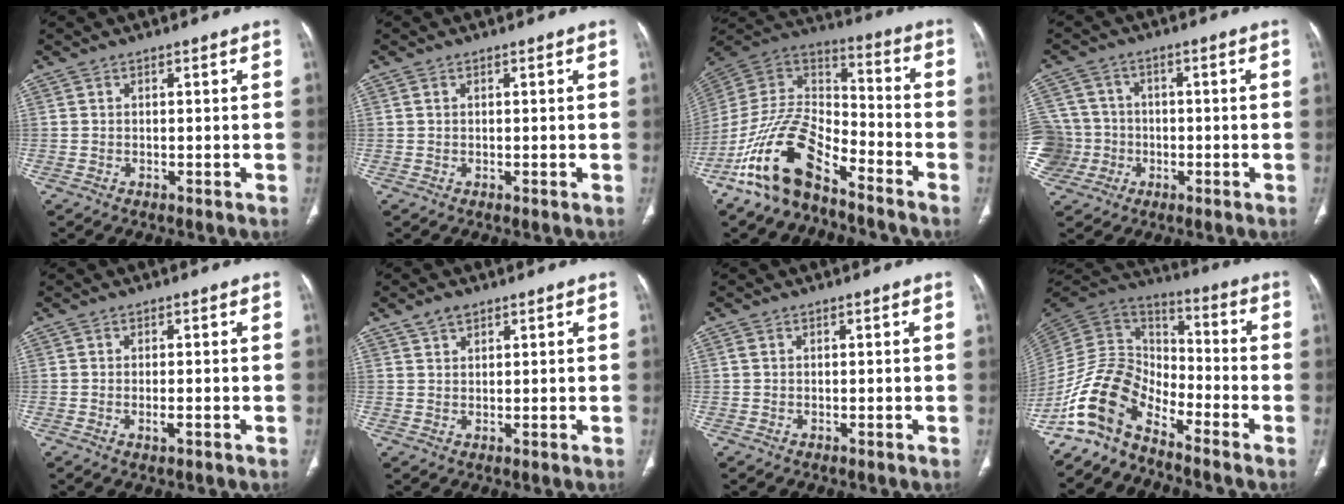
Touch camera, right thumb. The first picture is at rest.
{"total": 0.6, "force": [0.3, 0.4, 0.4], "torque": [-0.010, 0.004, 0.006]}
{"total": 16.5, "force": [-10.8, 7.1, 10.3], "torque": [-0.174, 0.083, -0.208]}
{"total": 12.0, "force": [-2.6, 11.4, 2.8], "torque": [-0.063, 0.037, -0.039]}
{"total": 1.7, "force": [-0.5, 0.5, 1.5], "torque": [-0.028, -0.003, -0.010]}
{"total": 2.8, "force": [1.9, 1.5, 1.3], "torque": [-0.019, -0.005, 0.038]}
{"total": 0.6, "force": [0.2, 0.4, 0.4], "torque": [-0.008, 0.006, 0.004]}
{"total": 13.1, "force": [-9.5, 6.4, 6.4], "torque": [-0.118, 0.089, -0.199]}